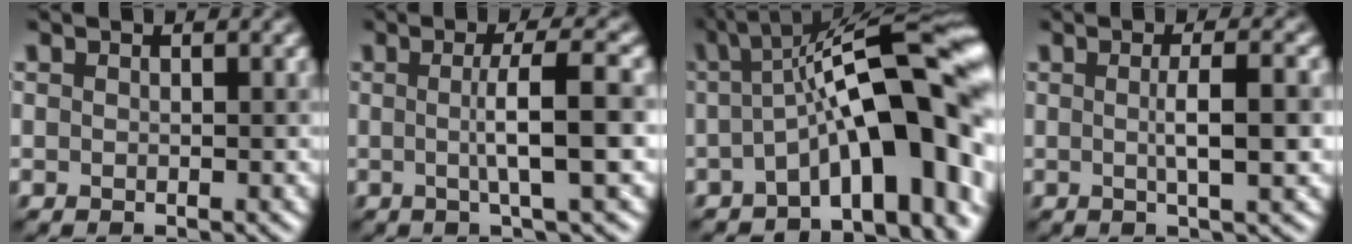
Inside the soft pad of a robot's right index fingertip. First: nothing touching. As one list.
[{"total": 5.2, "force": [-0.2, 0.8, 5.1], "torque": [-0.075, 0.006, -0.005]}, {"total": 13.0, "force": [-1.4, 3.8, 12.3], "torque": [-0.162, 0.029, -0.028]}, {"total": 4.3, "force": [-0.2, 0.9, 4.2], "torque": [-0.058, 0.007, -0.002]}]